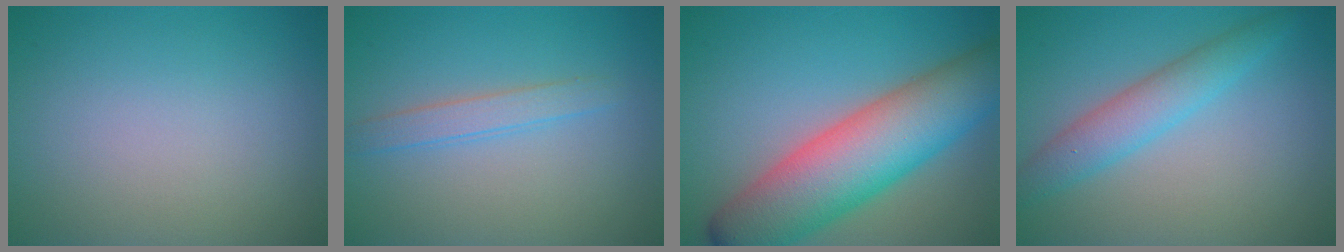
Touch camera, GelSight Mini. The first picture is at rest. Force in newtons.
{"total": 1.9, "press": 1.9, "slide": 0.1}
{"total": 11.2, "press": 11.2, "slide": 0.3}
{"total": 3.6, "press": 3.6, "slide": 0.1}